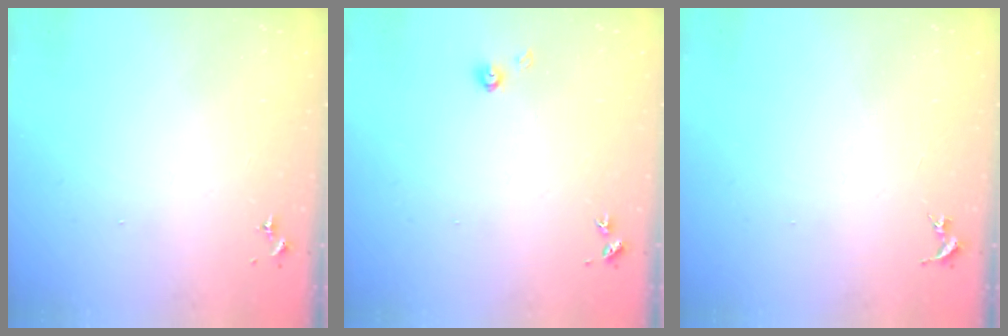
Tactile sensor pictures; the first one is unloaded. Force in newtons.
{"total": 3.8, "press": 3.7, "slide": 0.2}
{"total": 0.0}